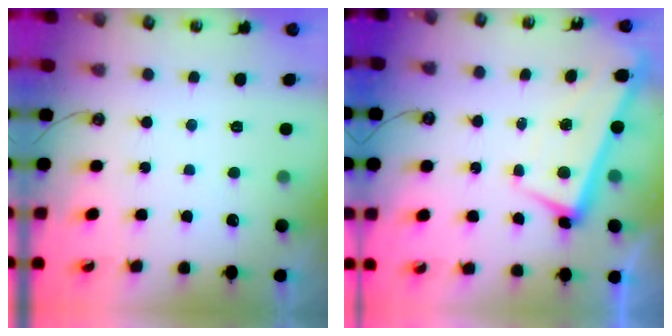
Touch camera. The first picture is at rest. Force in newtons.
{"total": 1.5, "press": 0.5, "slide": 1.4}